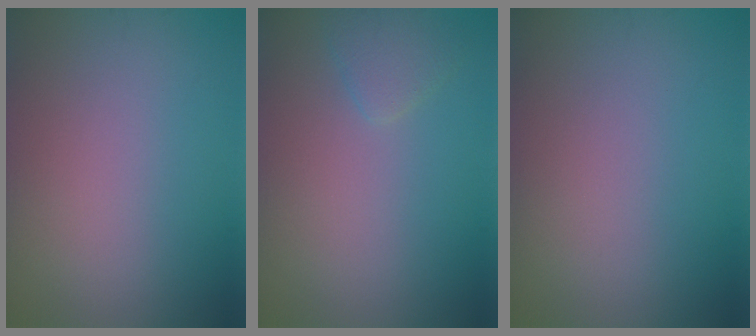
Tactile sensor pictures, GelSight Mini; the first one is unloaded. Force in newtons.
{"total": 1.5, "press": 1.5, "slide": 0.2}
{"total": 0.0}